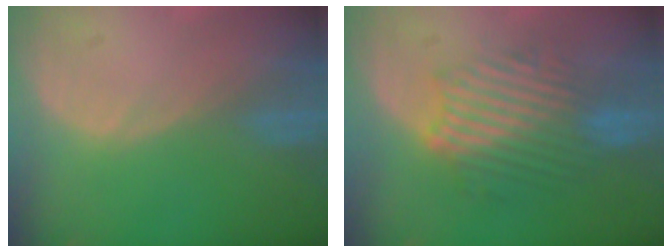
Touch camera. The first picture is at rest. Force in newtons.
{"total": 8.9, "press": 8.6, "slide": 2.4}